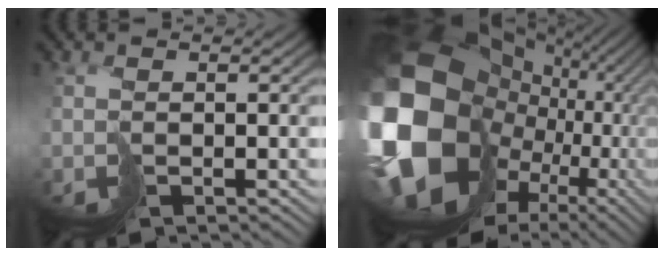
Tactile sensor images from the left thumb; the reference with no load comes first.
{"total": 22.1, "force": [2.5, 18.3, 12.2], "torque": [-0.333, -0.057, 0.092]}